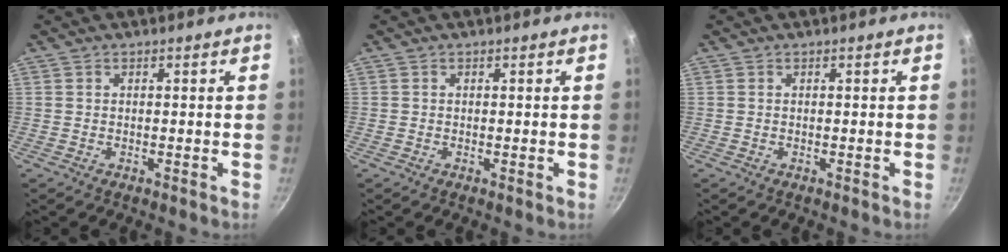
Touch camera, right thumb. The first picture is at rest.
{"total": 0.0}
{"total": 0.0}